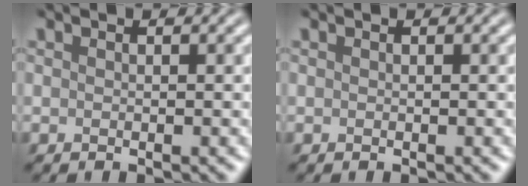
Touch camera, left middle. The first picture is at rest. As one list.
[{"total": 0.0}]